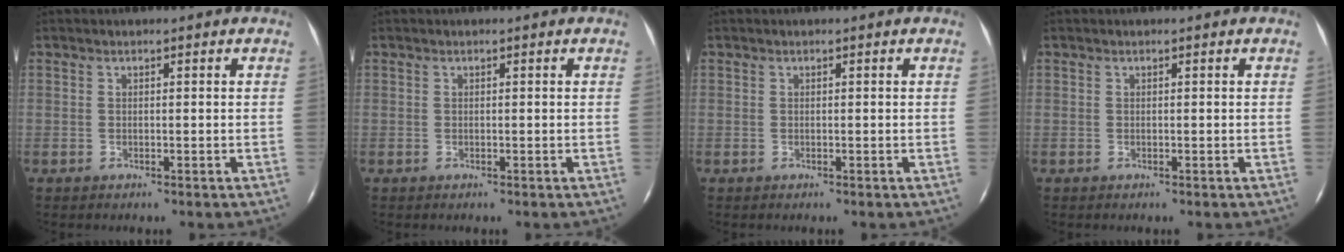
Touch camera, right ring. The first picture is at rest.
{"total": 0.0}
{"total": 0.0}
{"total": 0.0}